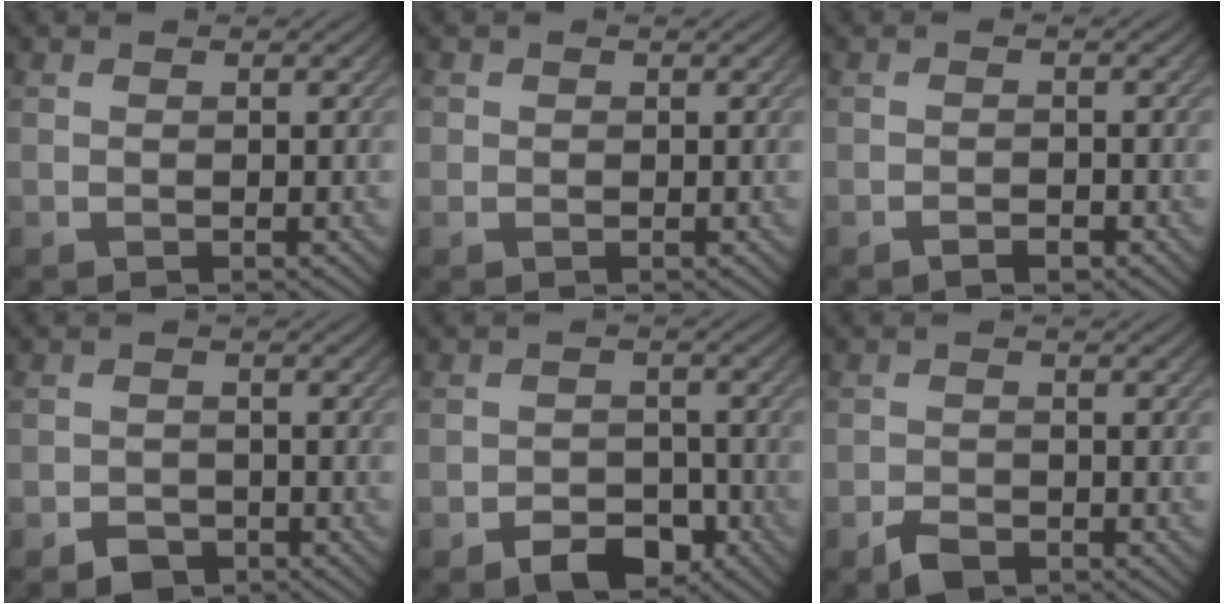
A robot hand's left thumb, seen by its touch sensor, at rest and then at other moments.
{"total": 0.8, "force": [0.1, 0.8, 0.1], "torque": [-0.001, -0.002, 0.000]}
{"total": 1.4, "force": [-0.9, 0.6, 0.8], "torque": [-0.012, 0.000, -0.017]}
{"total": 2.6, "force": [-1.8, 1.6, 0.9], "torque": [-0.012, -0.003, -0.038]}
{"total": 4.6, "force": [-2.7, 2.8, 2.4], "torque": [-0.032, -0.003, -0.052]}
{"total": 2.7, "force": [-1.9, 1.3, 1.3], "torque": [-0.025, -0.003, -0.040]}